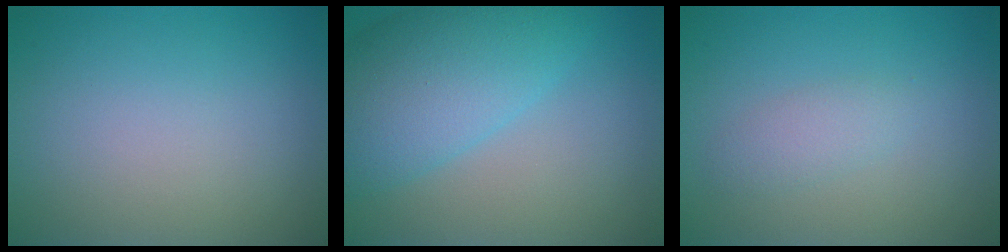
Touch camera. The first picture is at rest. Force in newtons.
{"total": 7.7, "press": 7.7, "slide": 0.3}
{"total": 1.6, "press": 1.6, "slide": 0.0}